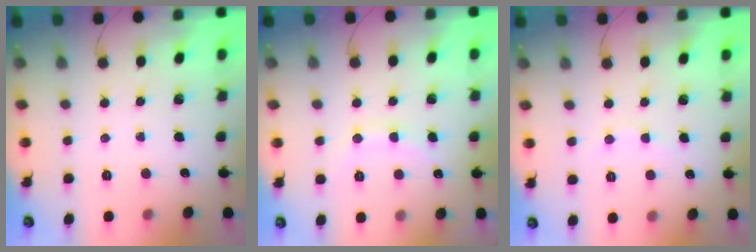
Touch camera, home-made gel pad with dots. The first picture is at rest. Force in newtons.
{"total": 9.8, "press": 9.7, "slide": 1.2}
{"total": 4.9, "press": 4.8, "slide": 0.9}